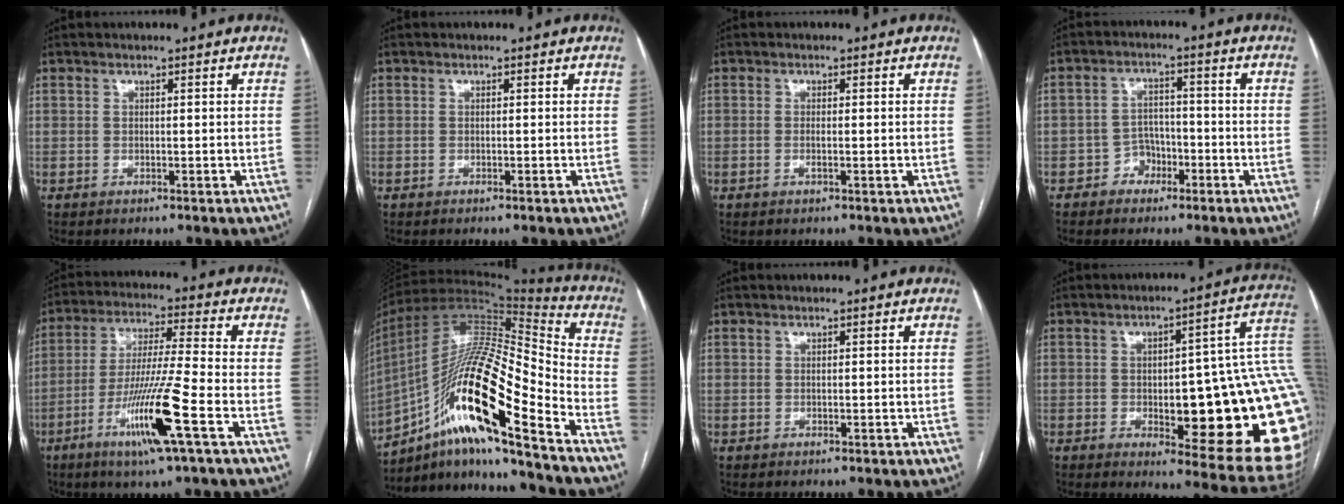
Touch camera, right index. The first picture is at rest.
{"total": 0.0}
{"total": 1.1, "force": [-0.2, 0.1, 1.0], "torque": [-0.022, 0.000, 0.000]}
{"total": 4.1, "force": [-2.2, 3.4, 0.8], "torque": [-0.004, 0.015, -0.037]}
{"total": 13.5, "force": [-5.8, -0.8, 12.2], "torque": [-0.245, -0.020, -0.108]}
{"total": 23.0, "force": [-12.5, 2.7, 19.1], "torque": [-0.365, 0.001, -0.223]}
{"total": 0.0}
{"total": 27.0, "force": [-2.4, 6.2, 26.2], "torque": [-0.232, 0.030, -0.013]}